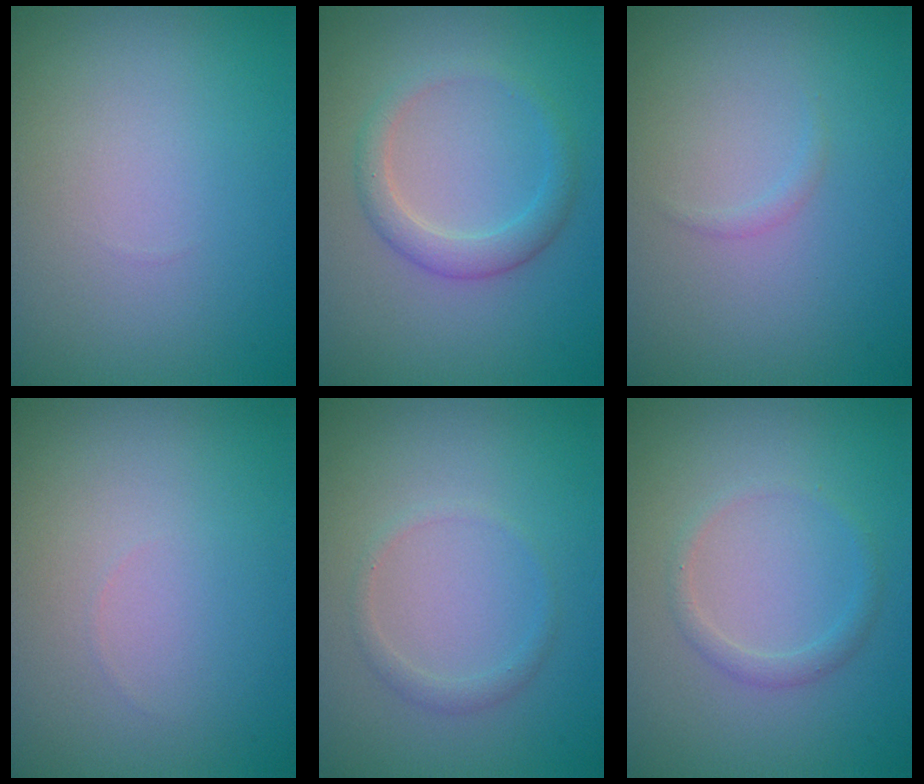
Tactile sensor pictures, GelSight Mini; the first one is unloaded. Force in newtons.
{"total": 2.5, "press": 2.5, "slide": 0.2}
{"total": 0.5, "press": 0.5, "slide": 0.1}
{"total": 0.0}
{"total": 1.1, "press": 1.0, "slide": 0.1}
{"total": 1.3, "press": 1.3, "slide": 0.0}